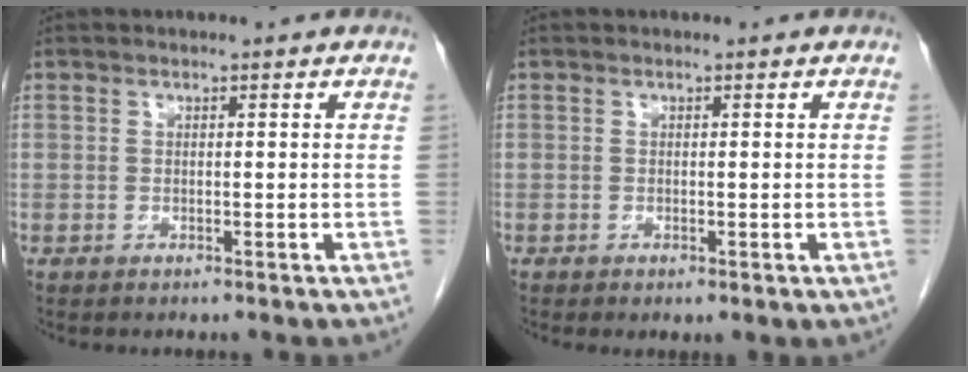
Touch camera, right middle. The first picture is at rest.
{"total": 0.9, "force": [-0.3, 0.4, 0.7], "torque": [-0.015, -0.004, -0.001]}